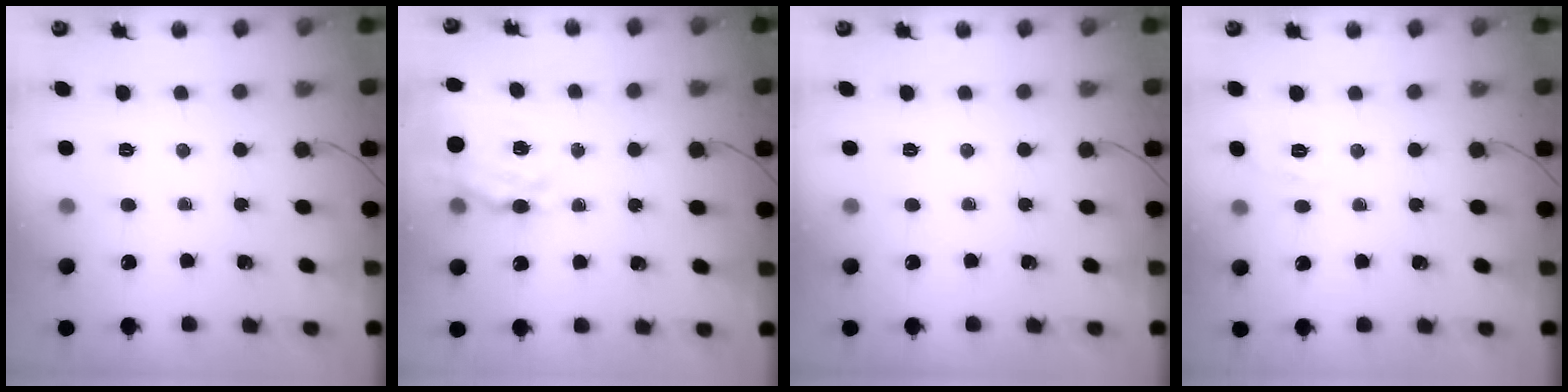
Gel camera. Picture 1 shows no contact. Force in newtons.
{"total": 9.6, "press": 8.9, "slide": 3.8}
{"total": 0.0}
{"total": 2.1, "press": 0.8, "slide": 1.9}